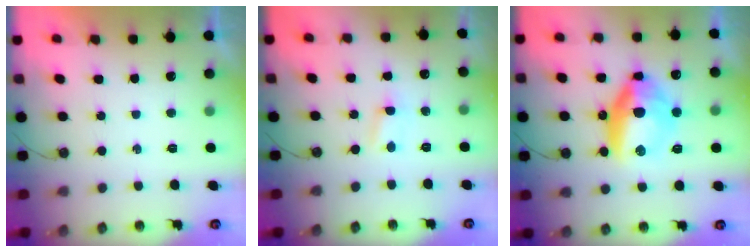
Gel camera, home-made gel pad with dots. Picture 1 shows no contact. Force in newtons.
{"total": 1.9, "press": 1.8, "slide": 0.3}
{"total": 13.0, "press": 12.8, "slide": 2.0}